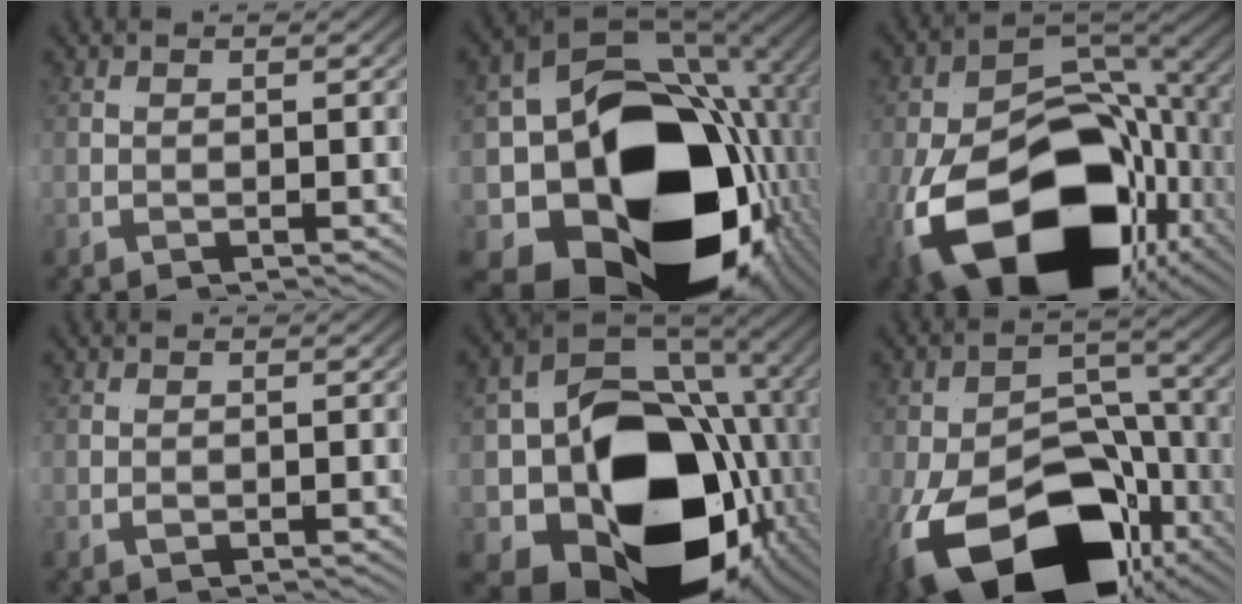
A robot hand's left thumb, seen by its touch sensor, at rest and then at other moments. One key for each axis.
{"total": 29.8, "fx": -4.7, "fy": 16.6, "fz": 24.3, "tx": -0.395, "ty": -0.055, "tz": -0.042}
{"total": 21.8, "fx": -7.0, "fy": 10.5, "fz": 17.7, "tx": -0.310, "ty": -0.055, "tz": -0.078}
{"total": 1.0, "fx": 0.1, "fy": 0.4, "fz": 0.9, "tx": -0.015, "ty": -0.004, "tz": 0.006}
{"total": 26.6, "fx": -4.9, "fy": 15.3, "fz": 21.2, "tx": -0.358, "ty": -0.058, "tz": -0.046}
{"total": 17.7, "fx": -7.2, "fy": 9.1, "fz": 13.4, "tx": -0.232, "ty": -0.059, "tz": -0.082}